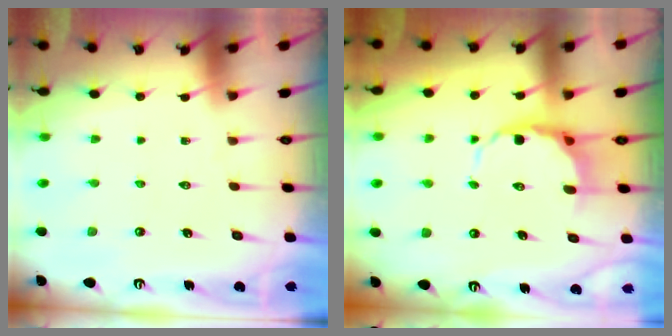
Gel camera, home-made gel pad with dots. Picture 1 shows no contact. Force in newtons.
{"total": 6.9, "press": 6.7, "slide": 1.7}